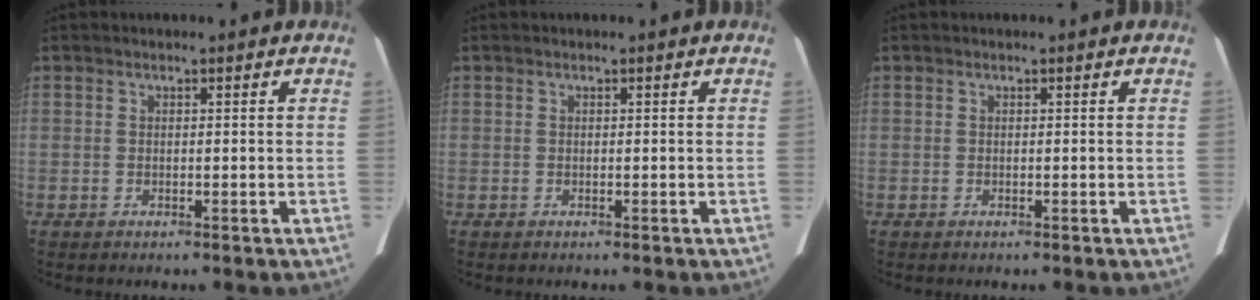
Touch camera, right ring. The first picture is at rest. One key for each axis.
{"total": 0.0}
{"total": 0.0}